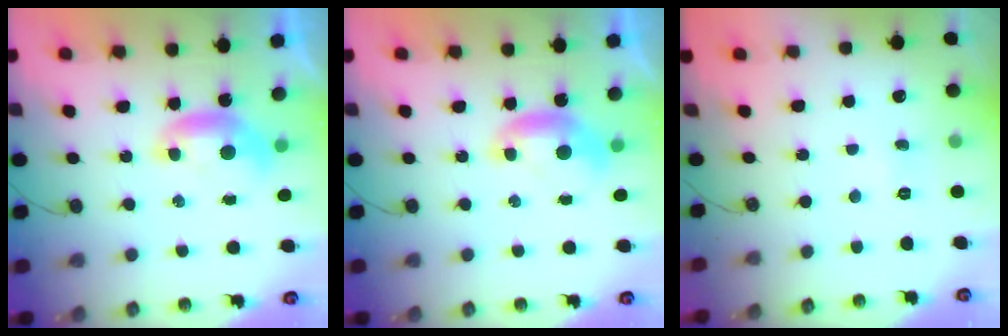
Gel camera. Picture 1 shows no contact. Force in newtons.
{"total": 0.0}
{"total": 0.5, "press": 0.5, "slide": 0.2}